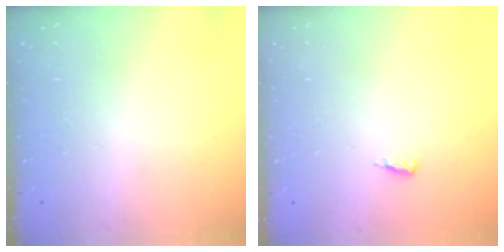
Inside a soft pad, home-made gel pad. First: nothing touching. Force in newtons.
{"total": 3.7, "press": 3.7, "slide": 0.5}